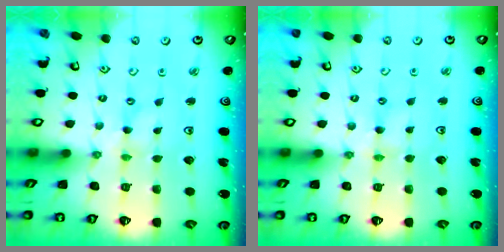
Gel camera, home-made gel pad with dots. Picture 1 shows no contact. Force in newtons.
{"total": 3.0, "press": 2.9, "slide": 0.4}